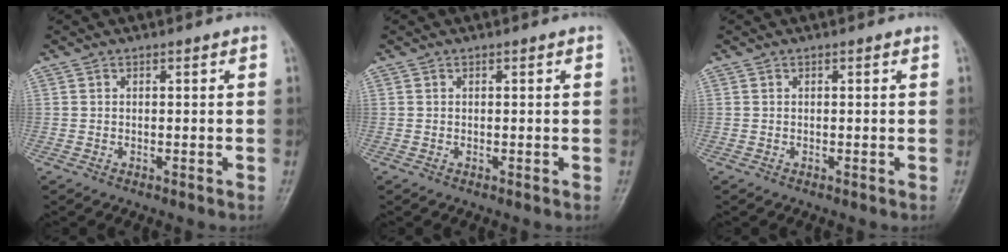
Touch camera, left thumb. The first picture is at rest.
{"total": 0.0}
{"total": 0.0}